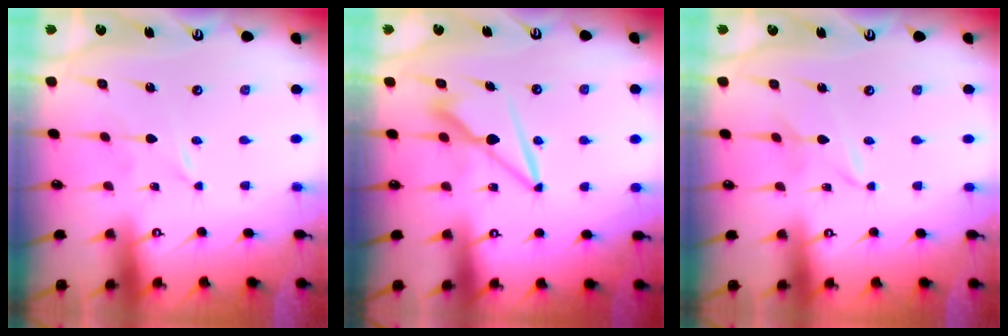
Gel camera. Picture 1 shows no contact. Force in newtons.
{"total": 8.1, "press": 8.0, "slide": 1.3}
{"total": 1.8, "press": 1.7, "slide": 0.3}